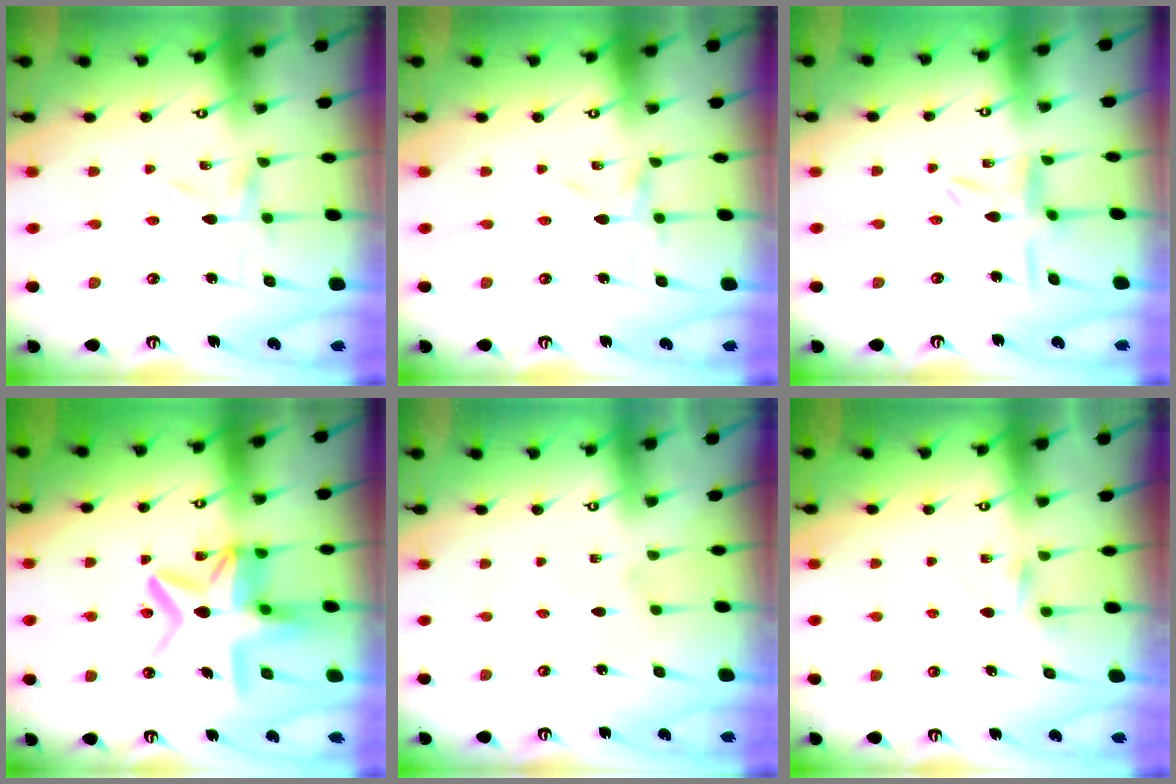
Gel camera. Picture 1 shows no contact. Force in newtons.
{"total": 0.0}
{"total": 6.9, "press": 6.9, "slide": 0.6}
{"total": 15.2, "press": 15.2, "slide": 1.4}
{"total": 1.2, "press": 1.2, "slide": 0.1}
{"total": 3.8, "press": 3.8, "slide": 0.4}